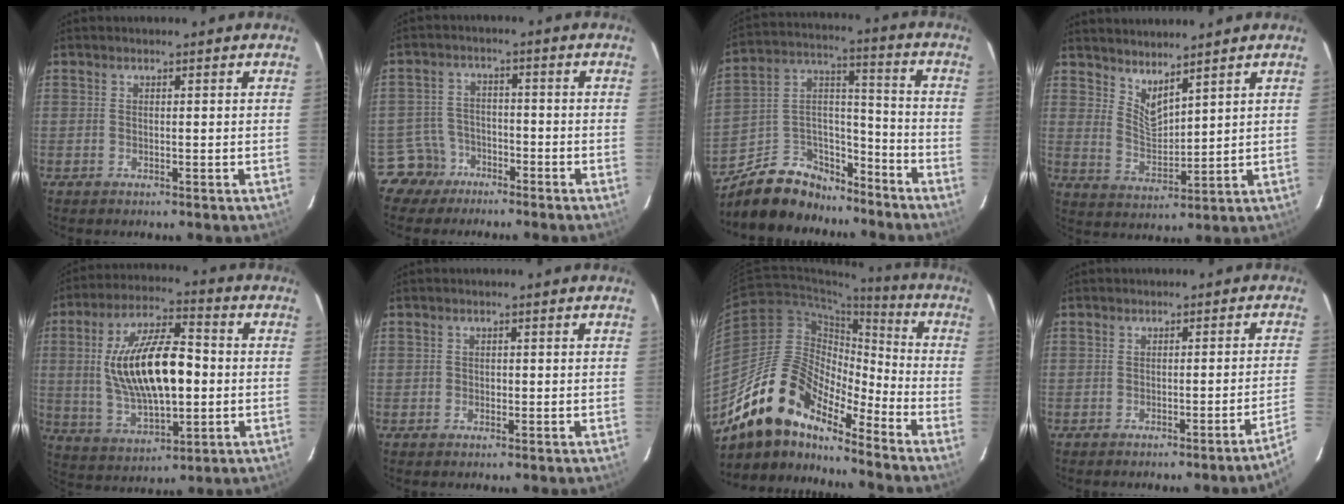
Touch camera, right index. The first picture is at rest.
{"total": 5.4, "force": [-3.9, 3.7, -0.3], "torque": [-0.009, 0.023, -0.077]}
{"total": 15.6, "force": [-12.0, 8.4, 5.5], "torque": [-0.122, 0.061, -0.187]}
{"total": 5.8, "force": [4.8, 1.4, 2.8], "torque": [-0.047, -0.010, 0.094]}
{"total": 18.6, "force": [0.4, 7.8, 16.9], "torque": [-0.320, 0.011, 0.019]}
{"total": 1.0, "force": [-0.3, 0.9, 0.1], "torque": [0.000, 0.000, -0.003]}
{"total": 16.3, "force": [-13.0, 5.6, 8.1], "torque": [-0.139, 0.003, -0.257]}
{"total": 4.5, "force": [-2.7, -2.0, 3.1], "torque": [-0.053, -0.010, -0.027]}